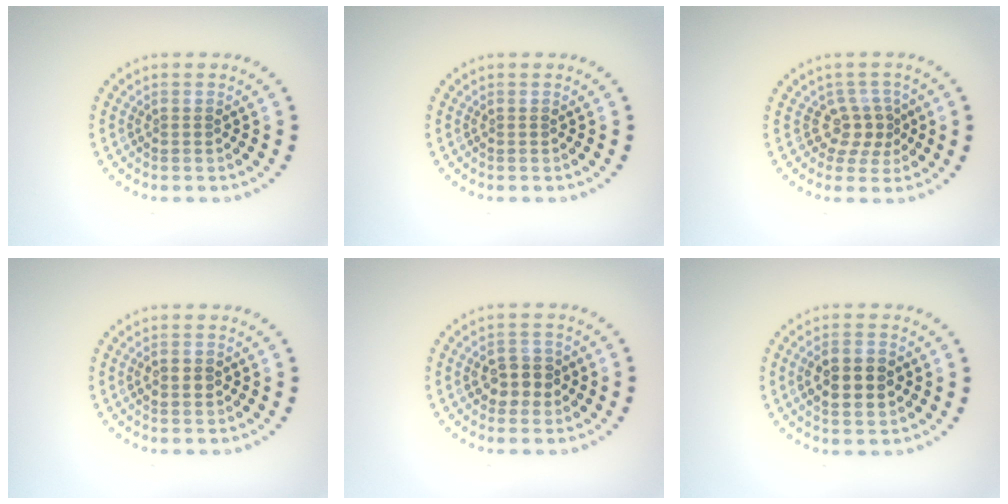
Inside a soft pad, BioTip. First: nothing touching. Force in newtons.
{"total": 0.0}
{"total": 2.5, "press": 1.9, "slide": 1.7}
{"total": 1.8, "press": 1.8, "slide": 0.3}
{"total": 2.8, "press": 2.8, "slide": 0.4}
{"total": 3.7, "press": 3.7, "slide": 0.2}